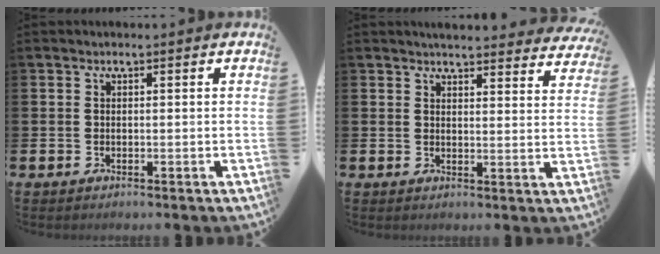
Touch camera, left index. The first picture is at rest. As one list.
[{"total": 4.1, "force": [4.1, 0.3, 0.4], "torque": [-0.007, -0.025, 0.072]}]